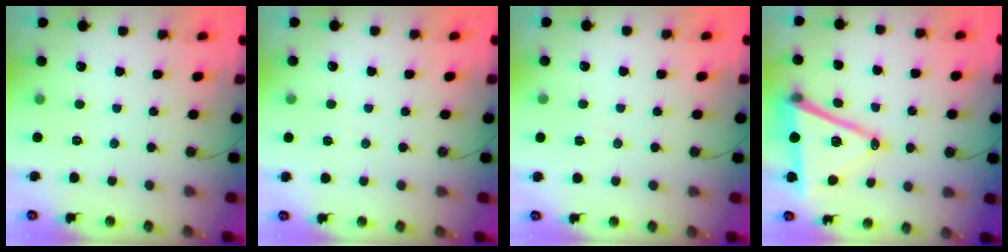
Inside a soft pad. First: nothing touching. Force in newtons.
{"total": 3.0, "press": 2.2, "slide": 2.1}
{"total": 4.9, "press": 4.3, "slide": 2.5}
{"total": 15.1, "press": 14.6, "slide": 3.7}